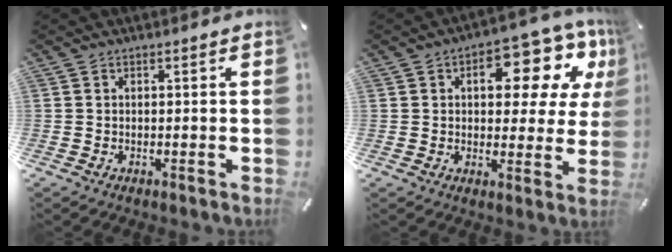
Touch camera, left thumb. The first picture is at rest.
{"total": 14.6, "force": [6.2, 7.3, 10.9], "torque": [-0.142, -0.032, 0.099]}